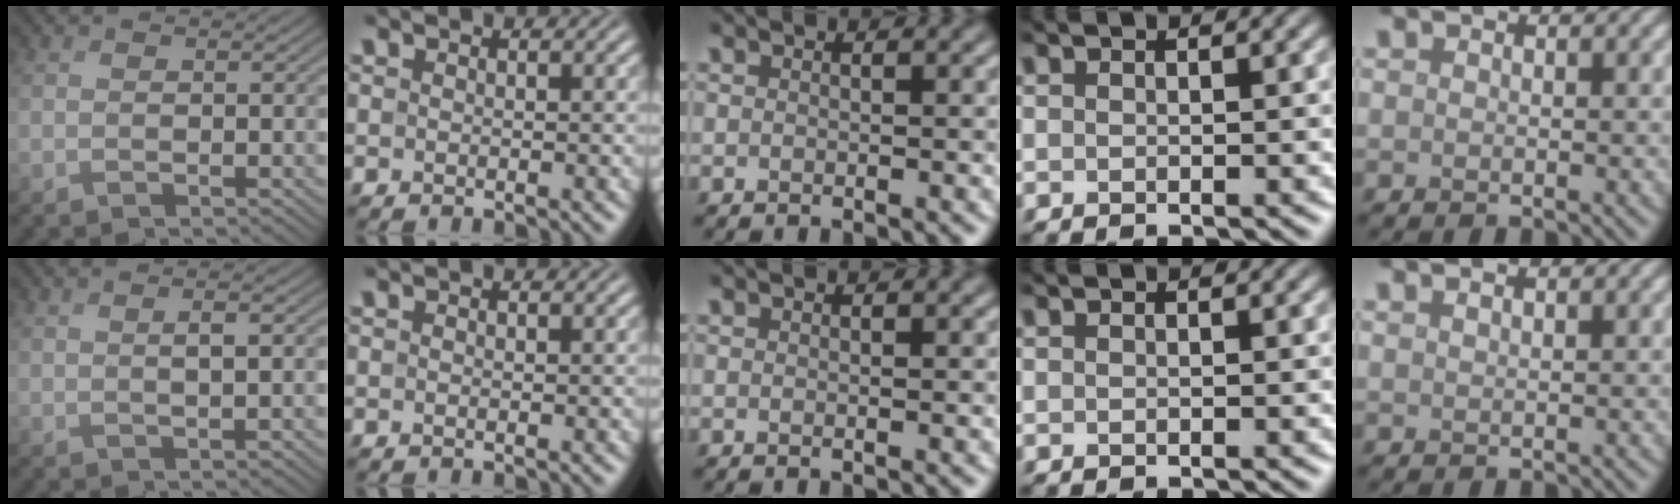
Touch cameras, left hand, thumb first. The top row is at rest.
{"thumb": {"total": 1.9, "force": [0.8, 0.0, 1.7], "torque": [-0.031, 0.005, 0.018]}, "little": {"total": 1.2, "force": [0.9, 0.4, 0.7], "torque": [-0.002, 0.000, 0.006]}}